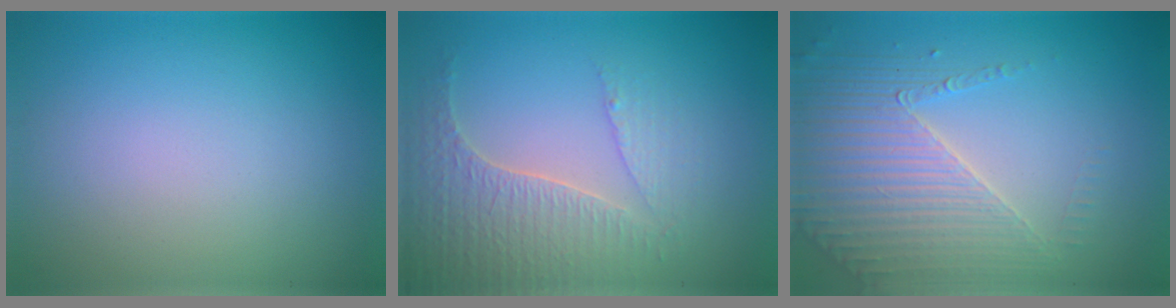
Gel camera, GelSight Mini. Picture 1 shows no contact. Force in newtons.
{"total": 3.4, "press": 3.4, "slide": 0.5}
{"total": 4.2, "press": 3.9, "slide": 1.4}